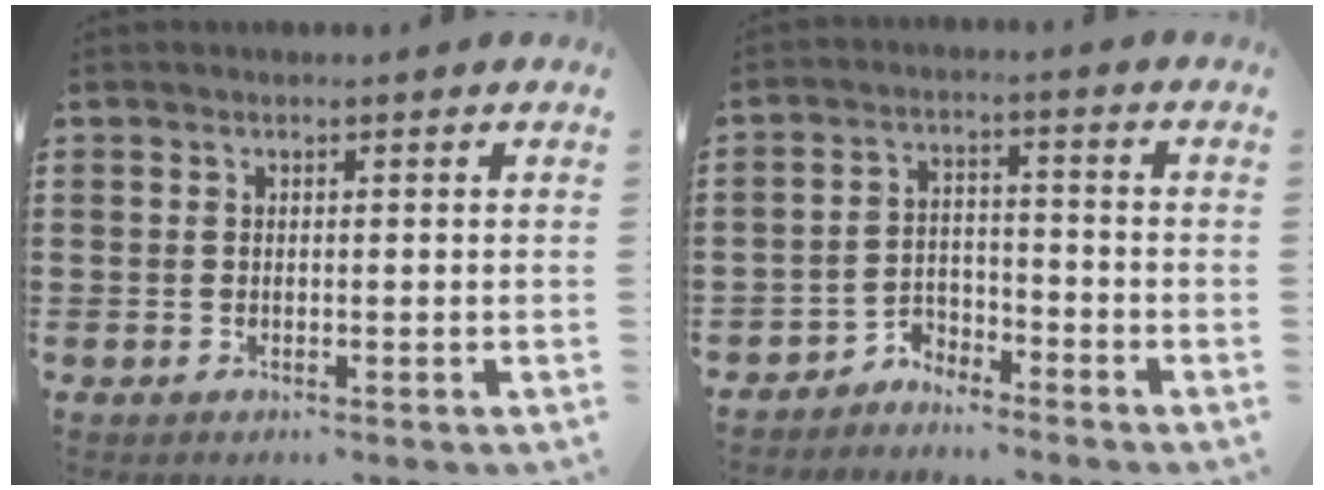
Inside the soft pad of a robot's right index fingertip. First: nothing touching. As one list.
[{"total": 3.7, "force": [-3.6, 0.8, -0.1], "torque": [-0.007, 0.003, -0.078]}]